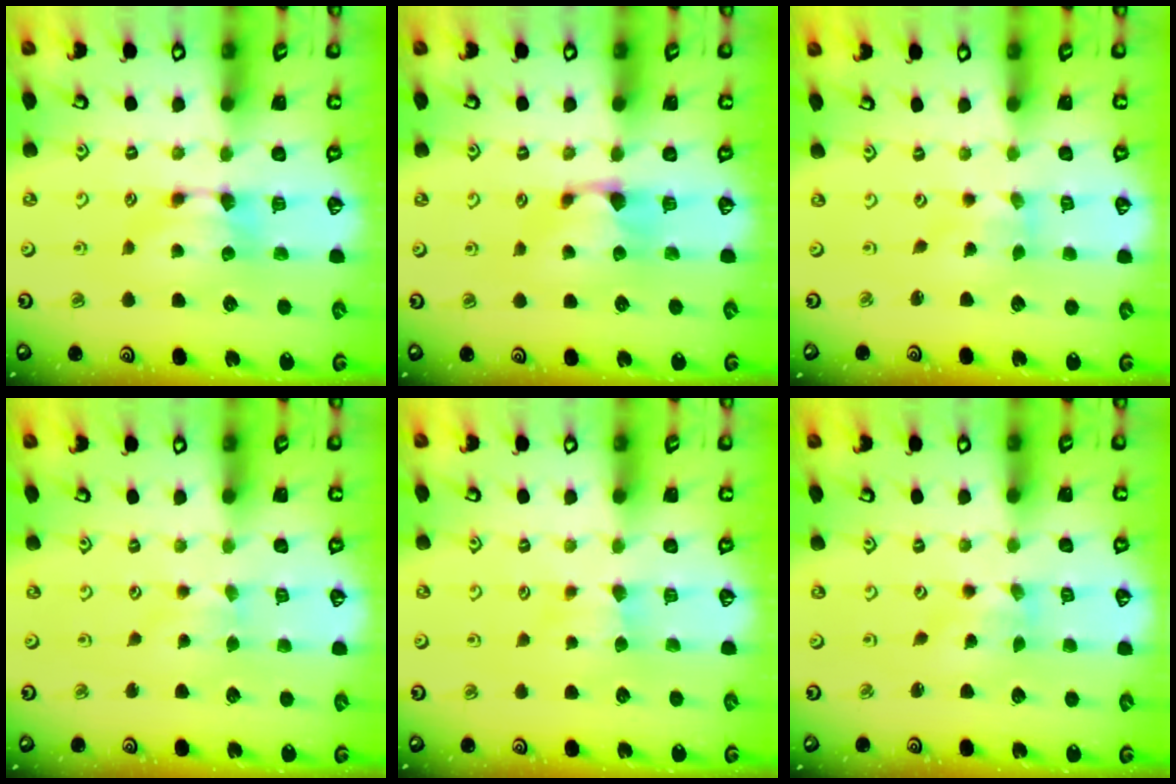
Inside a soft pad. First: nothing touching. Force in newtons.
{"total": 1.2, "press": 0.7, "slide": 1.0}
{"total": 2.0, "press": 1.7, "slide": 1.0}
{"total": 0.6, "press": 0.4, "slide": 0.4}
{"total": 2.9, "press": 2.9, "slide": 0.3}
{"total": 1.7, "press": 1.3, "slide": 1.0}